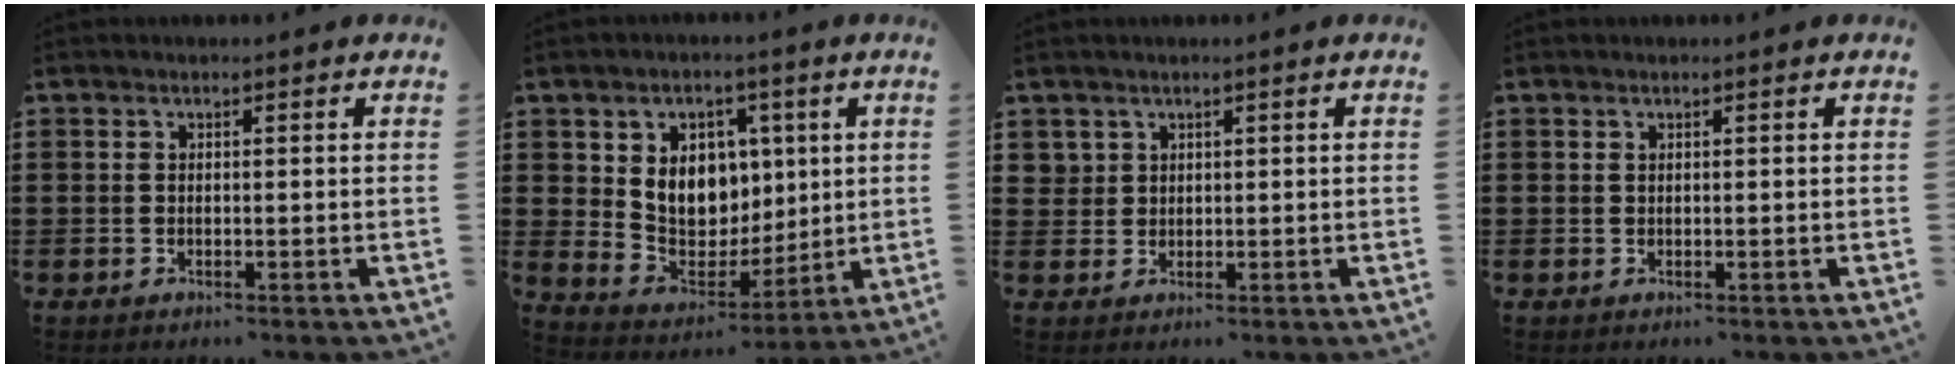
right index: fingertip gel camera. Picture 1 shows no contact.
{"total": 8.6, "force": [2.3, 7.3, 3.9], "torque": [-0.079, -0.005, 0.044]}
{"total": 2.2, "force": [1.3, 1.8, 0.2], "torque": [-0.011, 0.008, 0.026]}
{"total": 0.0}